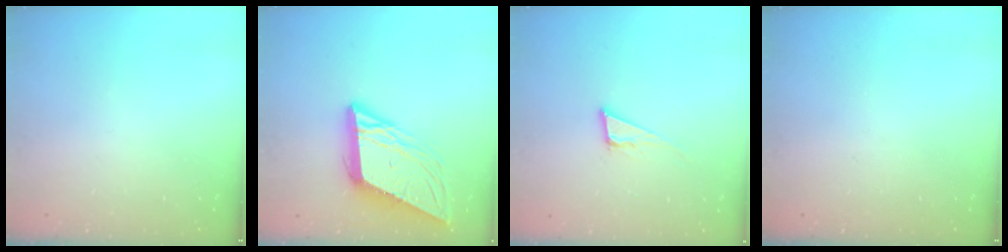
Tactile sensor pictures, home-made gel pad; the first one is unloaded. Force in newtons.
{"total": 11.6, "press": 11.2, "slide": 2.9}
{"total": 7.4, "press": 6.9, "slide": 2.6}
{"total": 0.0}